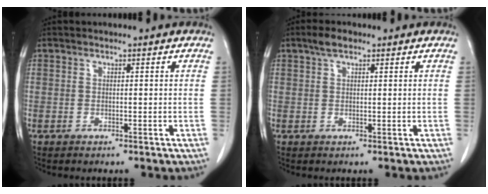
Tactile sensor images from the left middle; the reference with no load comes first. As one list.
[{"total": 2.4, "force": [1.6, 1.0, 1.5], "torque": [-0.033, 0.009, 0.029]}]